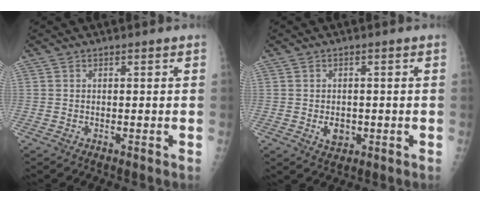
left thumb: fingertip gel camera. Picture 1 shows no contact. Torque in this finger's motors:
{"motor_torque": [0.44, 0.51, 0.44, 0.08, 0.01]}